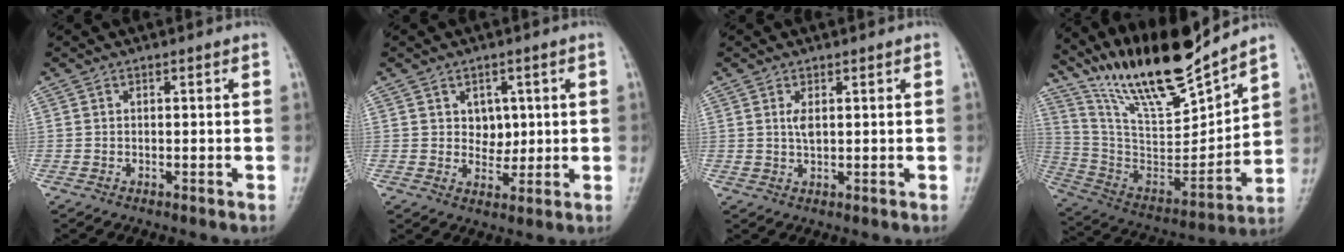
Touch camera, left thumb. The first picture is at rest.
{"total": 4.2, "force": [1.1, 3.3, 2.4], "torque": [-0.003, -0.009, 0.020]}
{"total": 2.0, "force": [0.7, 0.9, 1.6], "torque": [-0.029, -0.005, 0.017]}
{"total": 19.9, "force": [17.2, 2.7, 9.6], "torque": [-0.140, -0.098, 0.324]}